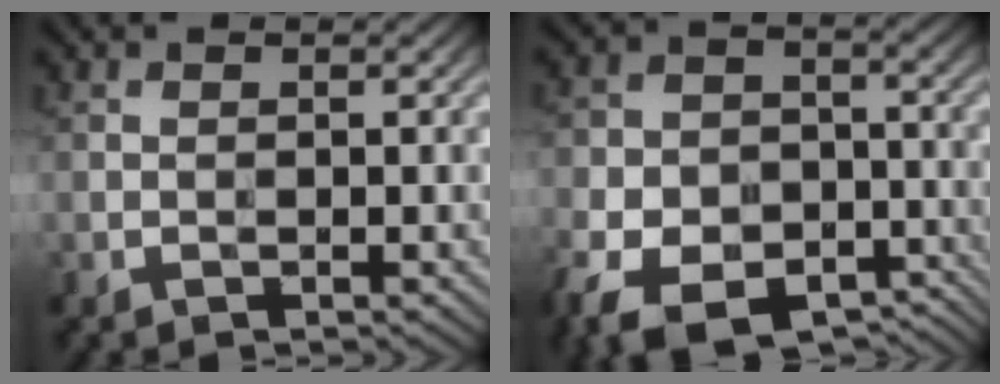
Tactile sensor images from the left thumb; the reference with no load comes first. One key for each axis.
{"total": 13.3, "fx": -8.0, "fy": 8.1, "fz": 6.8, "tx": -0.149, "ty": -0.043, "tz": -0.128}